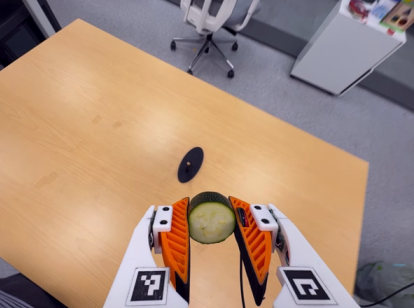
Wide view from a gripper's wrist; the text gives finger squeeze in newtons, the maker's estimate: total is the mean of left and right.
{"total": 10.5, "left": 9.8, "right": 11.2}